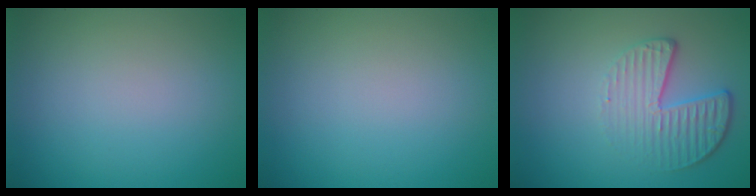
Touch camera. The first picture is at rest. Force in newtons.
{"total": 0.0}
{"total": 4.5, "press": 3.0, "slide": 3.3}